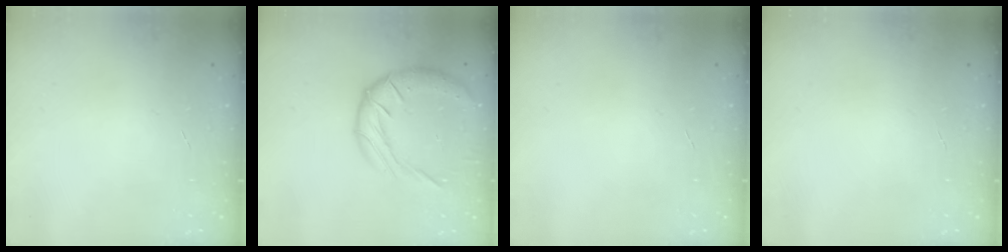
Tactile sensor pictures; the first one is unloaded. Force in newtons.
{"total": 14.6, "press": 14.4, "slide": 2.4}
{"total": 0.0}
{"total": 0.0}